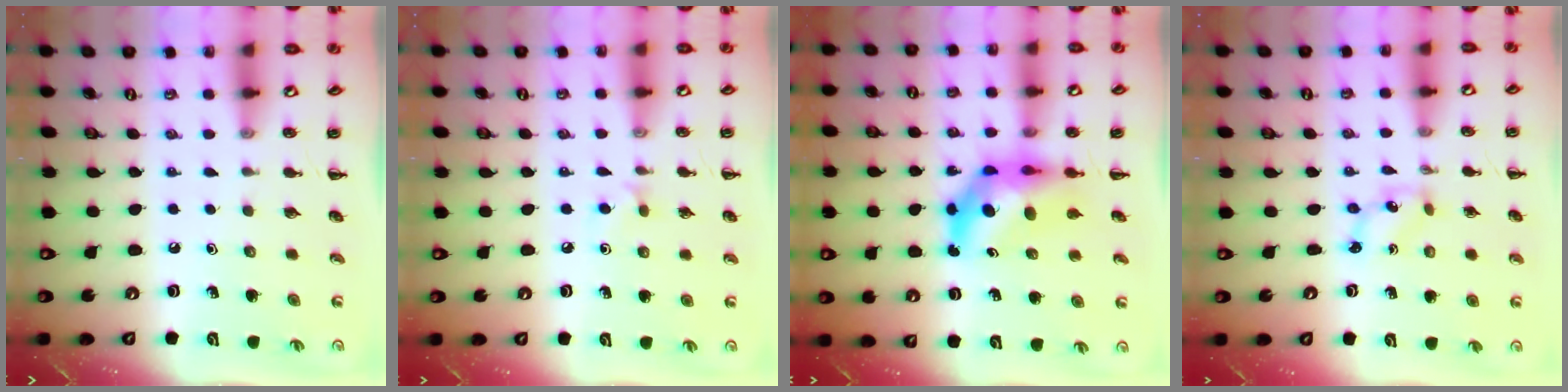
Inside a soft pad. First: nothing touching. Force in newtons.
{"total": 5.2, "press": 4.8, "slide": 2.0}
{"total": 9.2, "press": 8.6, "slide": 3.1}
{"total": 2.1, "press": 2.0, "slide": 0.4}